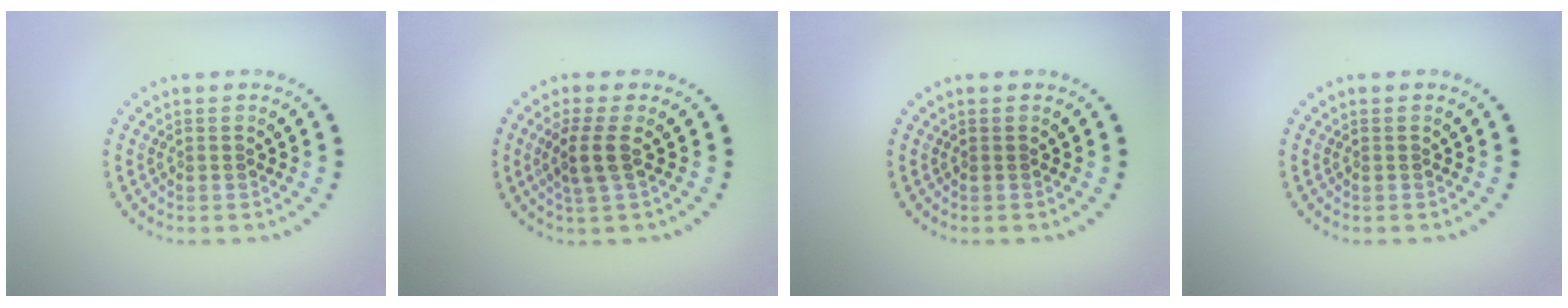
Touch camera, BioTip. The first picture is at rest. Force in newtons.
{"total": 2.3, "press": 1.9, "slide": 1.3}
{"total": 0.0}
{"total": 0.0}